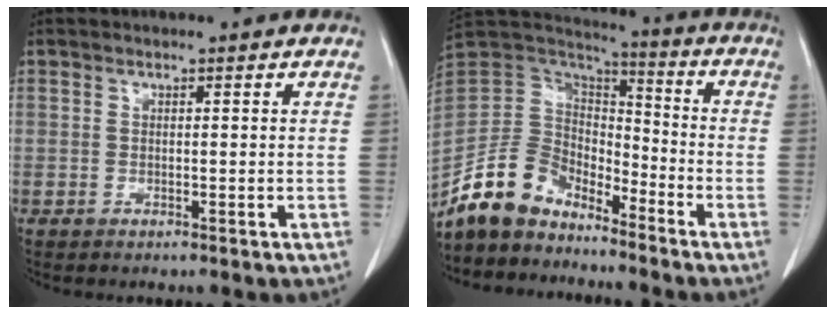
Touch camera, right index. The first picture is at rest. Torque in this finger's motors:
{"motor_torque": [-0.10, -0.20, 0.01, -0.13]}